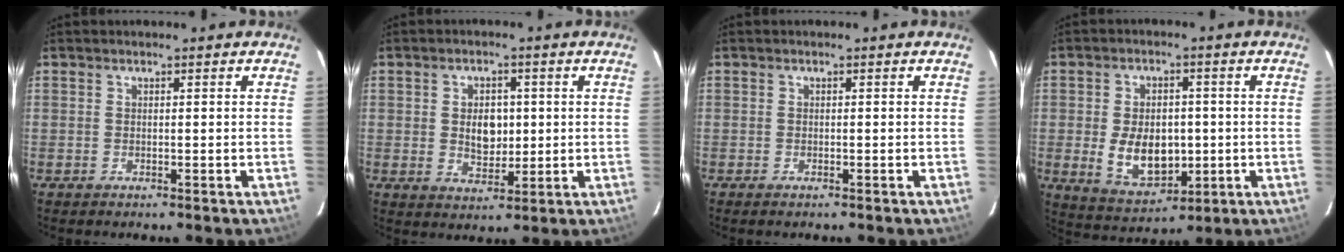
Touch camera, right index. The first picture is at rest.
{"total": 5.9, "force": [0.4, 4.0, 4.2], "torque": [-0.069, 0.002, 0.011]}
{"total": 0.8, "force": [-0.7, 0.1, 0.4], "torque": [-0.009, -0.002, -0.013]}
{"total": 10.4, "force": [-1.2, 6.8, 7.8], "torque": [-0.157, -0.008, -0.002]}